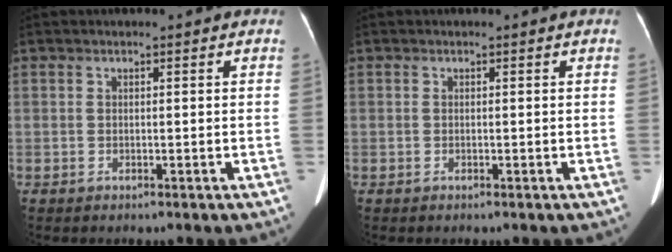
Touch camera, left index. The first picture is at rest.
{"total": 0.0}